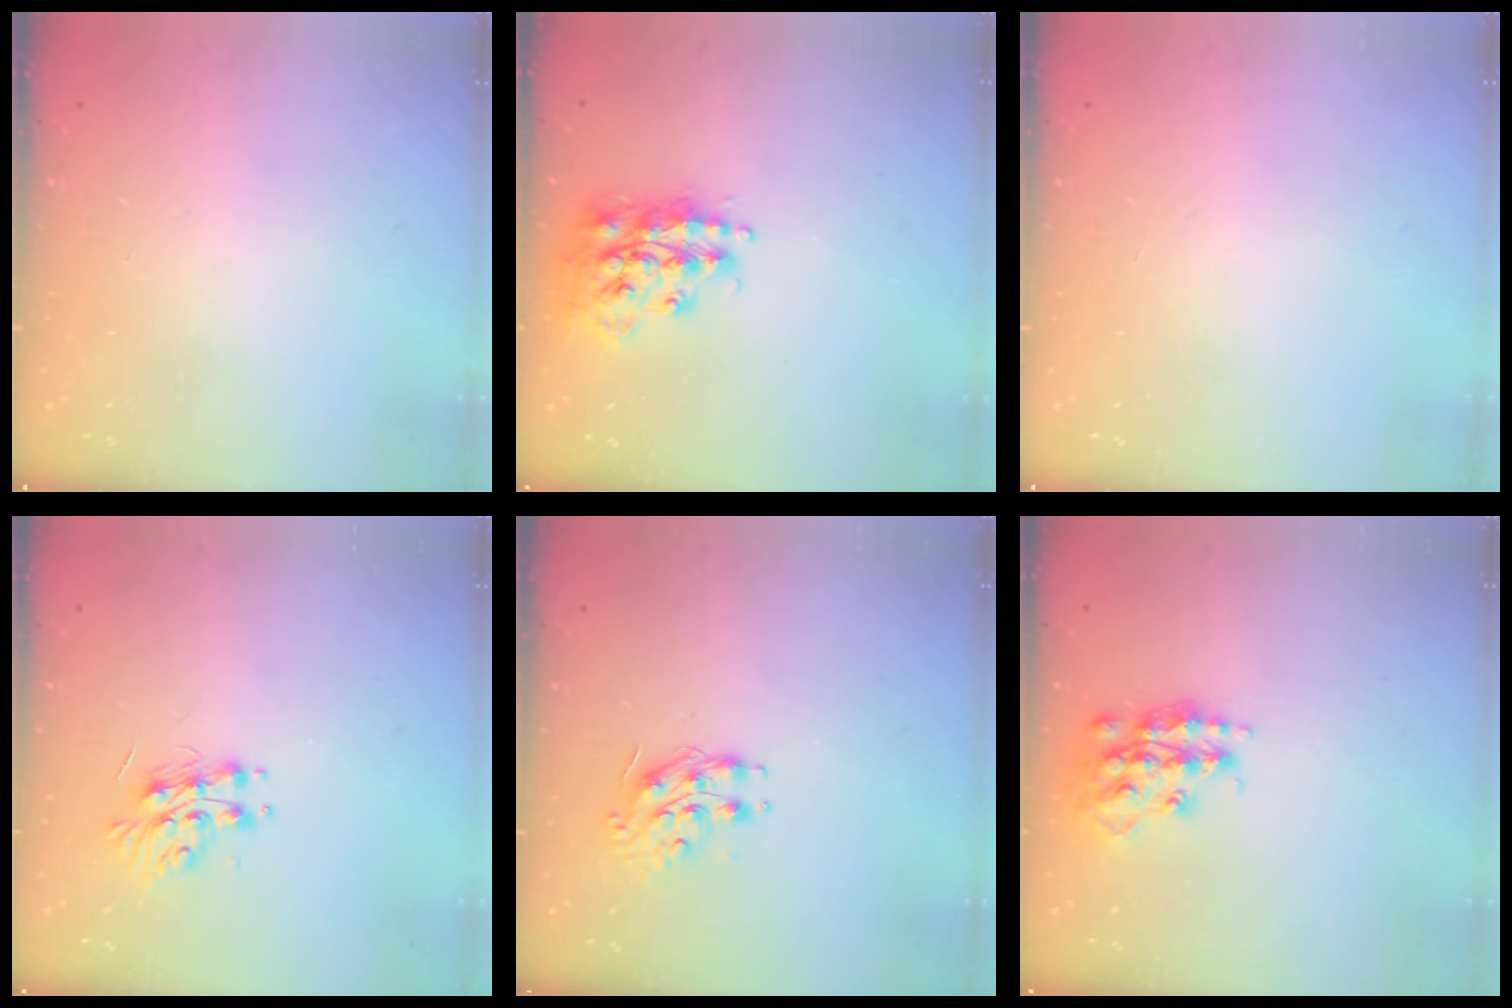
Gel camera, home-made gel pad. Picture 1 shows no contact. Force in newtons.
{"total": 17.1, "press": 17.0, "slide": 1.5}
{"total": 0.0}
{"total": 11.1, "press": 11.1, "slide": 0.2}
{"total": 8.4, "press": 8.4, "slide": 0.5}
{"total": 15.9, "press": 15.8, "slide": 1.0}